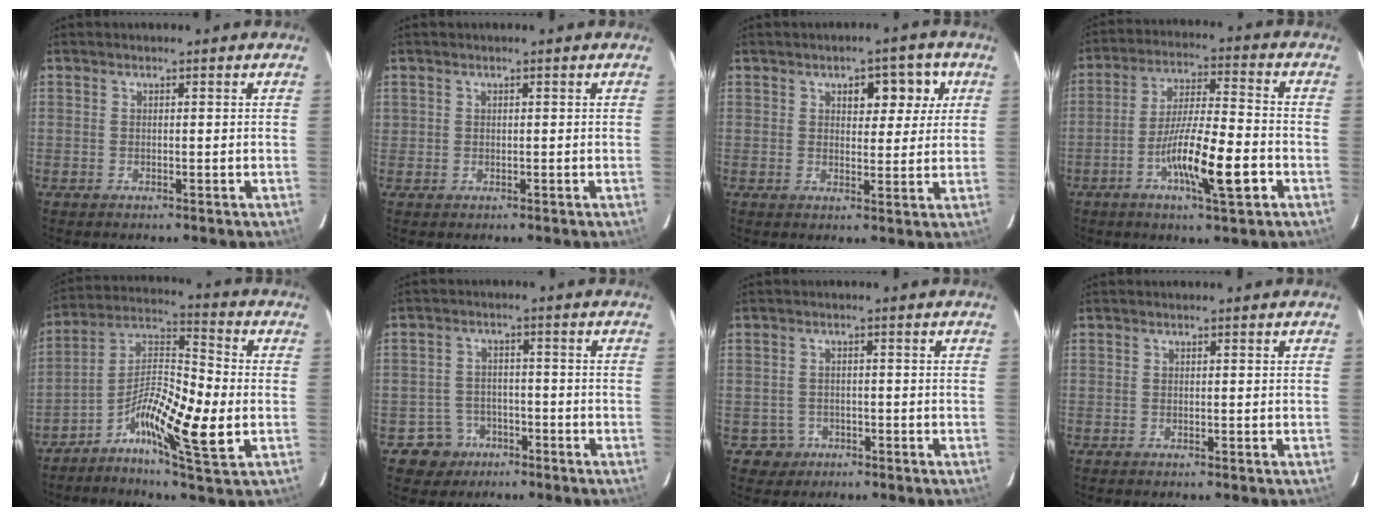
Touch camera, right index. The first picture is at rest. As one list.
[{"total": 0.6, "force": [0.2, 0.6, 0.1], "torque": [0.006, 0.005, 0.002]}, {"total": 6.1, "force": [2.5, 3.1, 4.6], "torque": [-0.051, 0.015, 0.033]}, {"total": 12.3, "force": [-4.6, 1.3, 11.4], "torque": [-0.199, -0.004, -0.081]}, {"total": 13.6, "force": [-4.4, 1.9, 12.7], "torque": [-0.231, 0.007, -0.082]}, {"total": 5.0, "force": [-2.7, 4.3, -0.2], "torque": [0.006, 0.014, -0.037]}, {"total": 3.1, "force": [-1.3, 2.7, -0.5], "torque": [0.012, 0.015, -0.019]}, {"total": 0.0}]